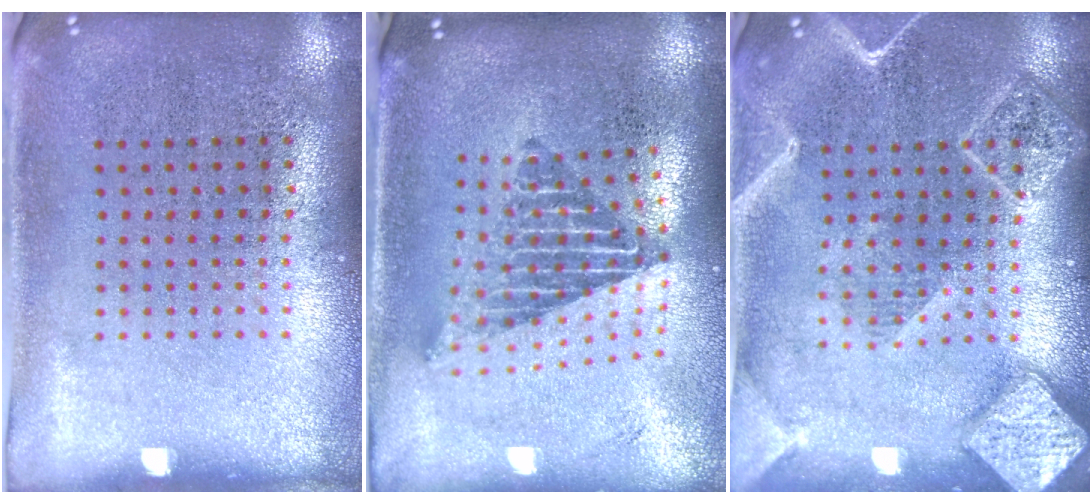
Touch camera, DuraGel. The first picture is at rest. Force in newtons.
{"total": 2.1, "press": 1.6, "slide": 1.4}
{"total": 2.3, "press": 2.2, "slide": 0.3}